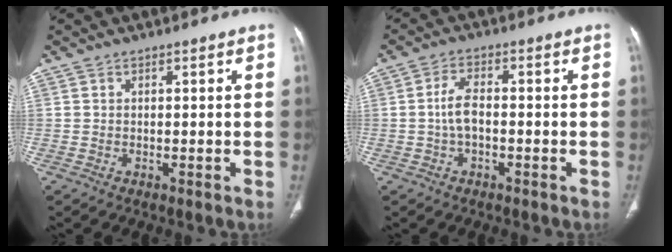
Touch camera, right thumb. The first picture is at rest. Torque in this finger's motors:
{"motor_torque": [-0.04, -0.29, 0.97, -0.38, 0.14]}